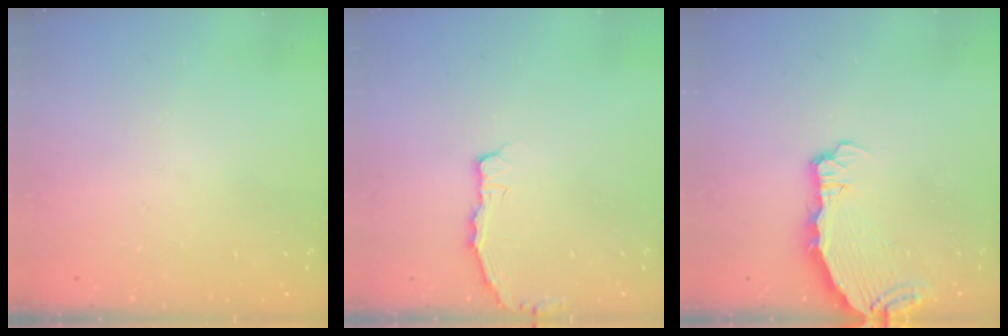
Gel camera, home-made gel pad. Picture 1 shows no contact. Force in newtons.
{"total": 2.9, "press": 2.9, "slide": 0.5}
{"total": 5.2, "press": 4.9, "slide": 1.8}